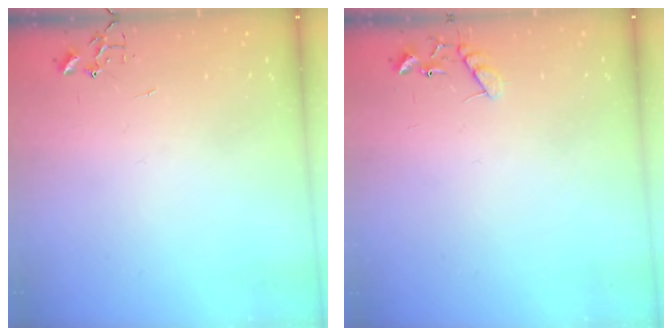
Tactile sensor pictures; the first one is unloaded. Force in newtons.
{"total": 8.8, "press": 8.8, "slide": 0.4}